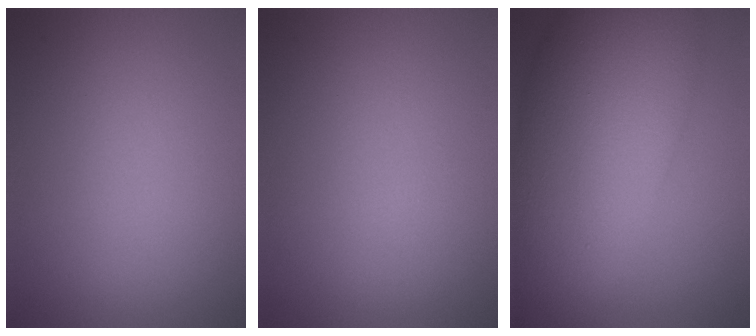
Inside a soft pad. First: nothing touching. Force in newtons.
{"total": 0.0}
{"total": 13.2, "press": 13.2, "slide": 0.4}